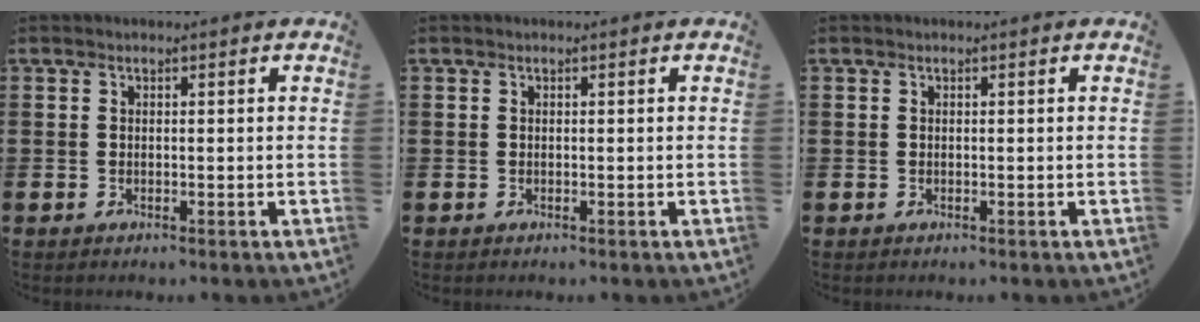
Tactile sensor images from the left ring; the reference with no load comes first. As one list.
[{"total": 0.0}, {"total": 0.0}]